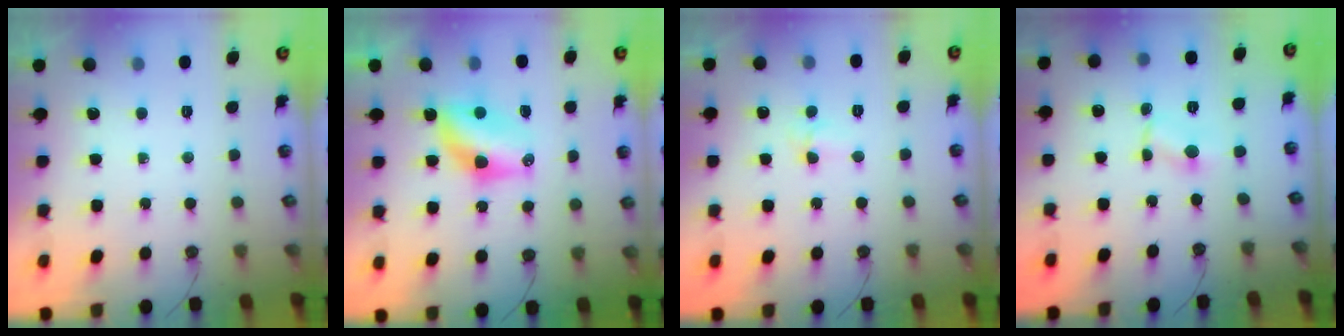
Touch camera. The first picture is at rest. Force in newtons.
{"total": 9.3, "press": 8.2, "slide": 4.3}
{"total": 3.7, "press": 2.0, "slide": 3.1}
{"total": 1.0, "press": 0.9, "slide": 0.1}